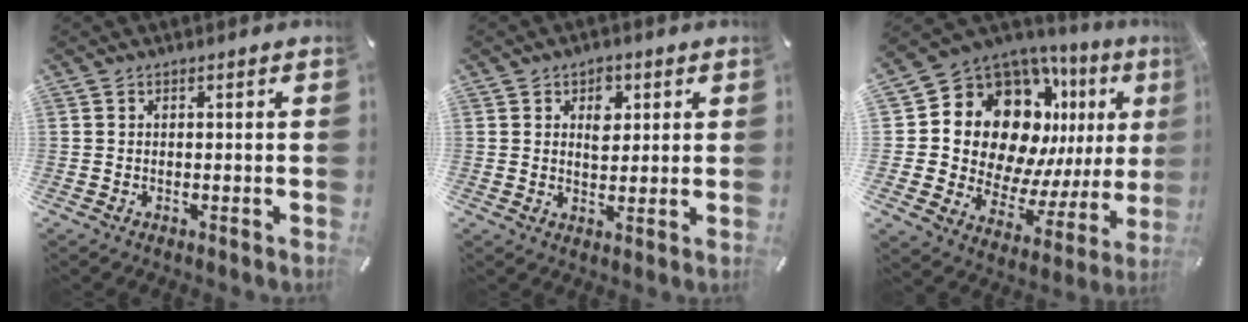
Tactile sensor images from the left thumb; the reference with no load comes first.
{"total": 5.3, "force": [1.8, 3.9, 3.1], "torque": [-0.029, -0.009, 0.024]}
{"total": 18.3, "force": [8.8, 13.1, 9.4], "torque": [-0.151, -0.096, 0.179]}